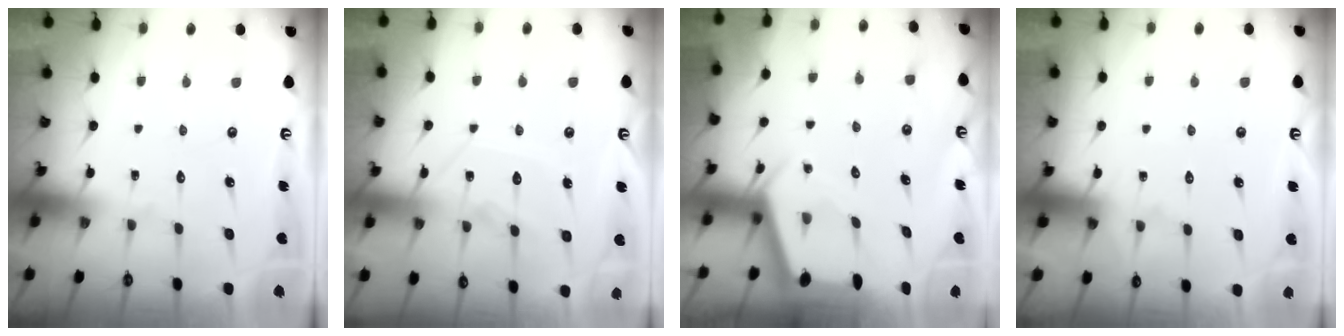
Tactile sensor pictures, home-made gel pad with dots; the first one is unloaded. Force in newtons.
{"total": 11.3, "press": 11.3, "slide": 0.9}
{"total": 2.4, "press": 2.4, "slide": 0.4}
{"total": 3.9, "press": 3.8, "slide": 0.5}